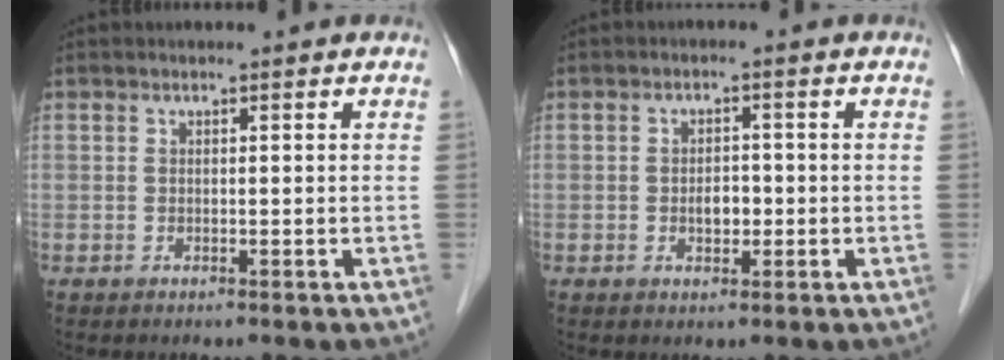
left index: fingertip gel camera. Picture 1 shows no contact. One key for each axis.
{"total": 2.7, "fx": -0.7, "fy": 1.7, "fz": 2.0, "tx": -0.026, "ty": 0.001, "tz": -0.007}